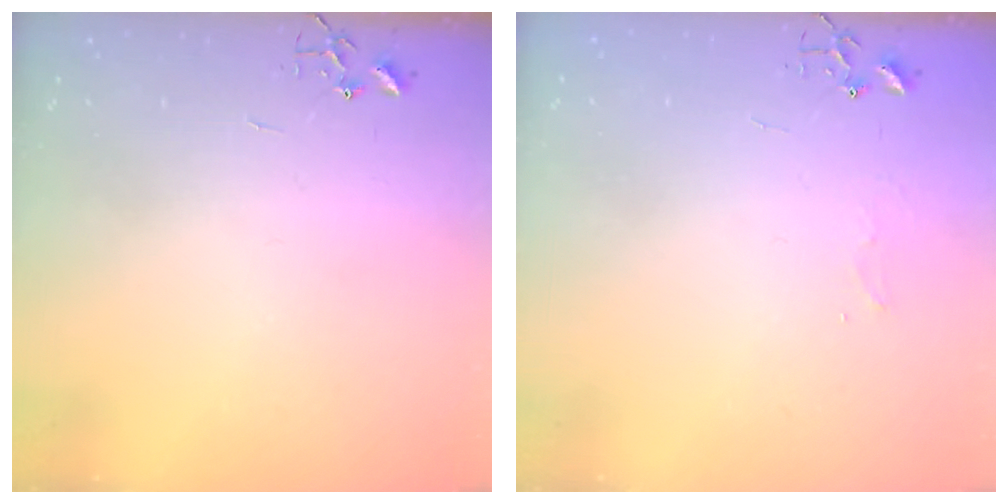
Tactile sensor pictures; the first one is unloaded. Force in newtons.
{"total": 3.8, "press": 3.8, "slide": 0.4}